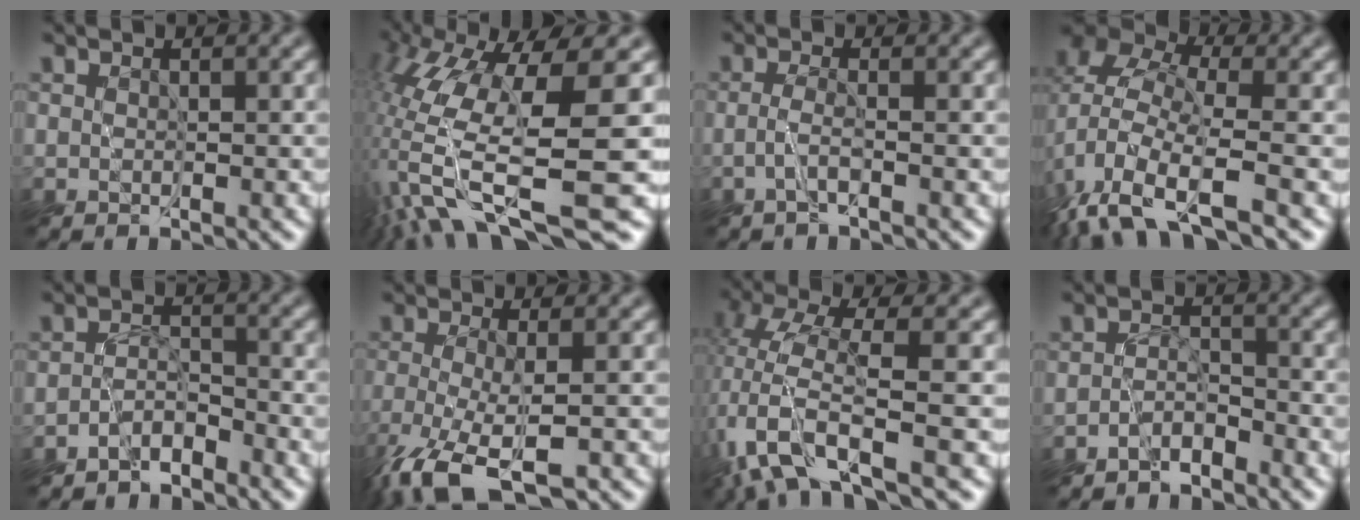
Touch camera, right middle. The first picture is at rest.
{"total": 12.6, "force": [-1.4, 2.5, 12.2], "torque": [-0.252, -0.014, 0.001]}
{"total": 1.1, "force": [-0.6, -0.2, 0.8], "torque": [-0.021, -0.003, -0.018]}
{"total": 9.4, "force": [-3.9, 4.7, 7.2], "torque": [-0.159, -0.012, -0.080]}
{"total": 2.5, "force": [-2.4, 0.7, 0.5], "torque": [-0.008, 0.003, -0.053]}
{"total": 6.4, "force": [-4.0, 1.8, 4.7], "torque": [-0.107, -0.019, -0.078]}
{"total": 6.0, "force": [-2.7, 1.2, 5.3], "torque": [-0.113, 0.001, -0.063]}
{"total": 2.2, "force": [-2.1, 0.6, 0.4], "torque": [-0.007, 0.005, -0.046]}